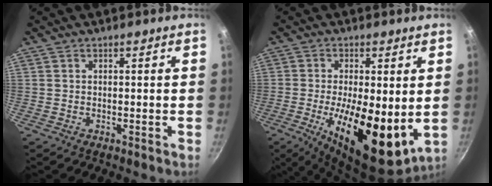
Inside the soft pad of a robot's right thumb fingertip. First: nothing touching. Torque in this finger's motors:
{"motor_torque": [2.51, 2.50, 2.18, -0.59, 0.51]}